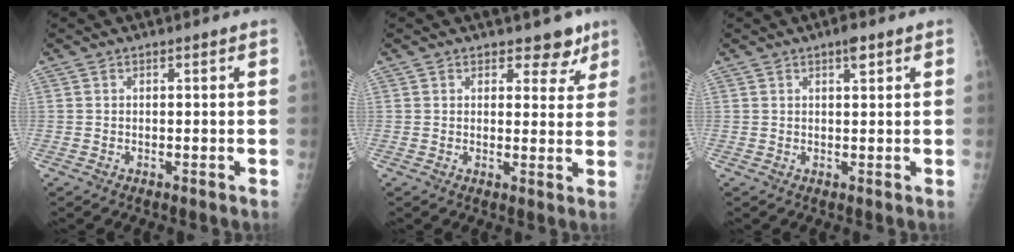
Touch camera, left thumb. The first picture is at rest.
{"total": 4.9, "force": [3.6, 2.8, 1.7], "torque": [0.014, -0.019, 0.044]}
{"total": 2.2, "force": [1.3, 0.6, 1.6], "torque": [-0.021, -0.005, 0.019]}